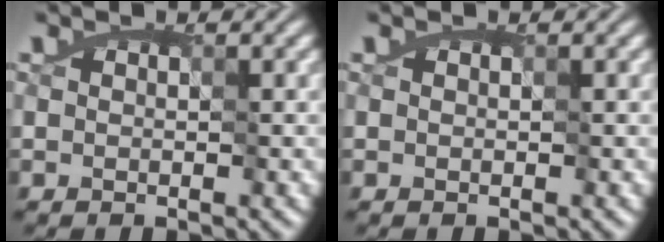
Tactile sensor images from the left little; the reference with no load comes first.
{"total": 0.0}